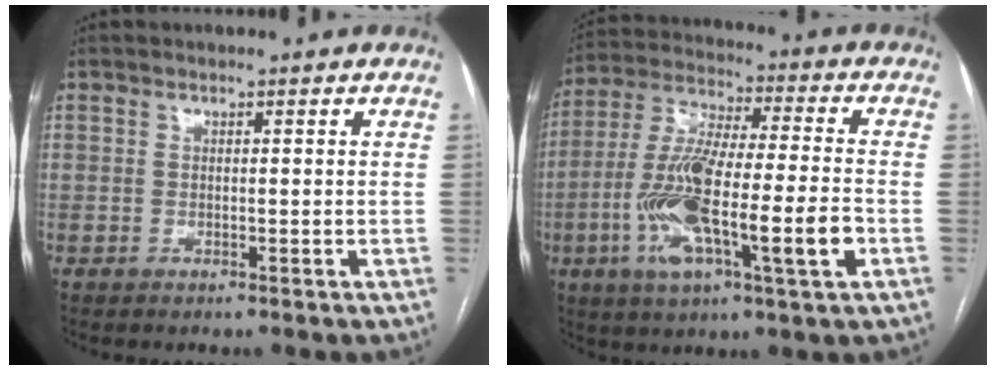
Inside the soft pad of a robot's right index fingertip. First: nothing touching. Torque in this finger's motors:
{"motor_torque": [1.90, -0.24, 1.05, 0.21]}